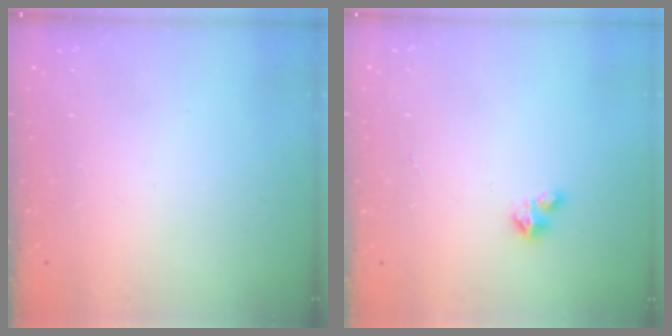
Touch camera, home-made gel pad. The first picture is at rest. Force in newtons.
{"total": 1.5, "press": 1.5, "slide": 0.2}